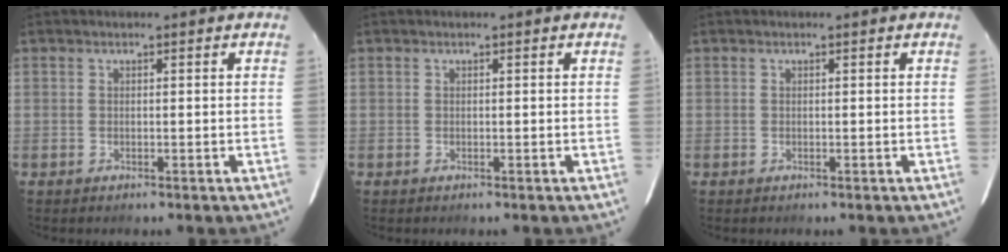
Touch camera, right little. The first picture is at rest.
{"total": 0.0}
{"total": 0.0}